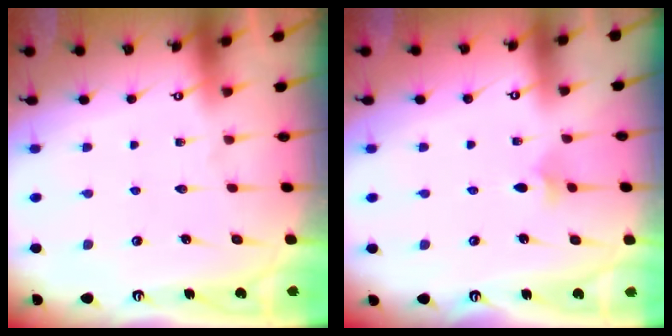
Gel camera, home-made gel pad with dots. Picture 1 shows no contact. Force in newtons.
{"total": 3.9, "press": 3.8, "slide": 1.1}